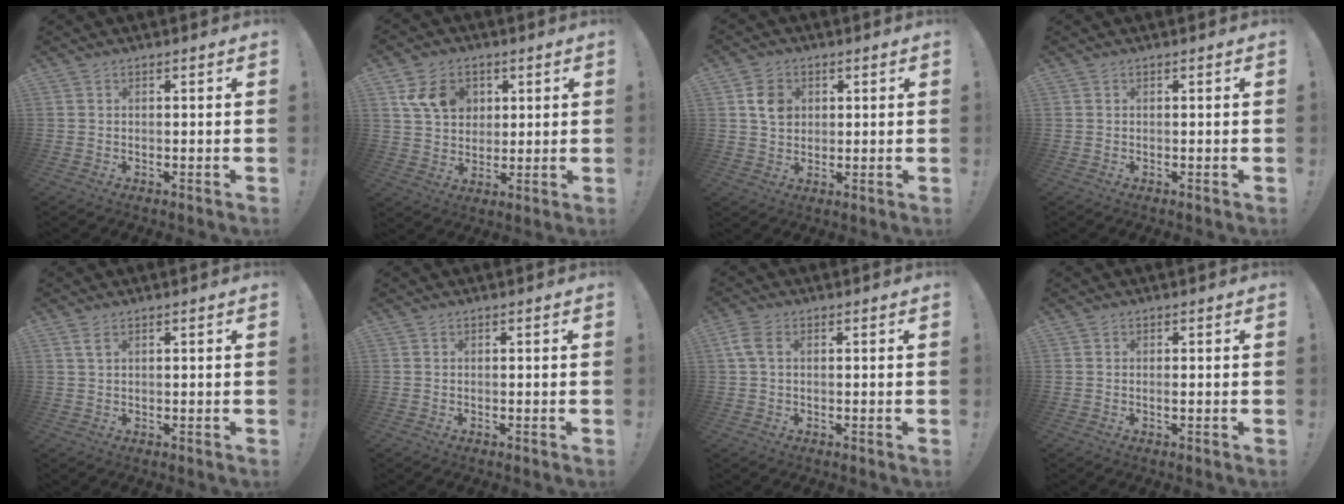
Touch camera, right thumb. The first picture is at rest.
{"total": 10.8, "force": [4.4, 8.5, 4.9], "torque": [-0.071, -0.007, 0.089]}
{"total": 6.9, "force": [2.0, 5.8, 3.2], "torque": [-0.032, 0.001, 0.036]}
{"total": 0.0}
{"total": 2.4, "force": [1.3, 0.8, 1.9], "torque": [-0.033, -0.001, 0.021]}
{"total": 0.0}
{"total": 4.2, "force": [1.0, 2.6, 3.2], "torque": [-0.070, 0.008, 0.020]}
{"total": 0.8, "force": [-0.3, 0.1, 0.7], "torque": [-0.006, -0.004, -0.007]}